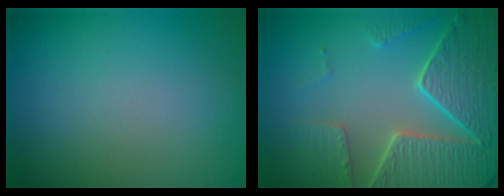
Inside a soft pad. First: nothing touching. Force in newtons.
{"total": 7.2, "press": 5.7, "slide": 4.5}